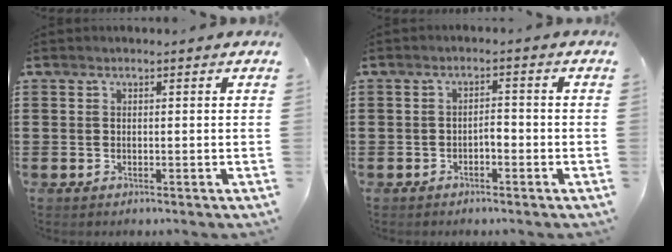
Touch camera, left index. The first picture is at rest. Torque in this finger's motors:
{"motor_torque": [0.09, 0.09, 0.05, 0.03]}